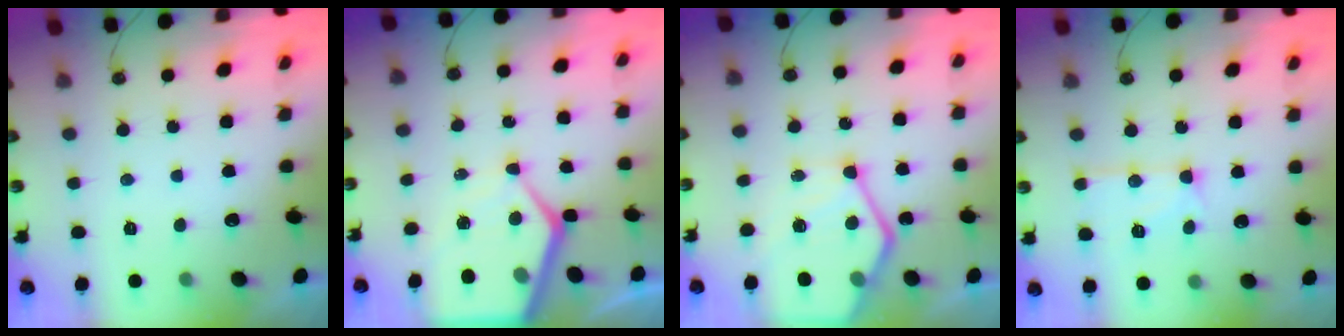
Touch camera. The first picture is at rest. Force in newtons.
{"total": 11.9, "press": 11.8, "slide": 1.2}
{"total": 15.8, "press": 15.7, "slide": 1.6}
{"total": 11.9, "press": 11.9, "slide": 0.8}